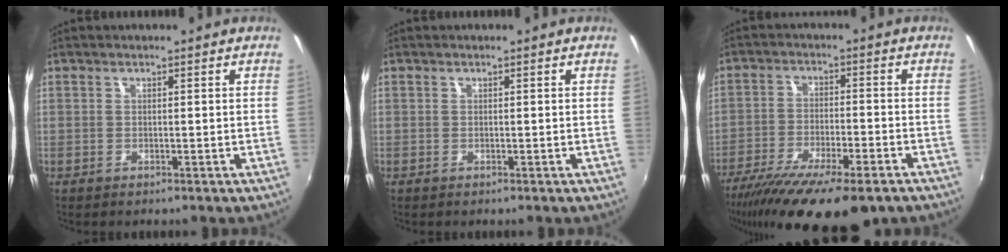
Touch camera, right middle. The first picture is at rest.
{"total": 0.0}
{"total": 18.7, "force": [-13.9, 4.4, 11.8], "torque": [-0.226, -0.060, -0.223]}